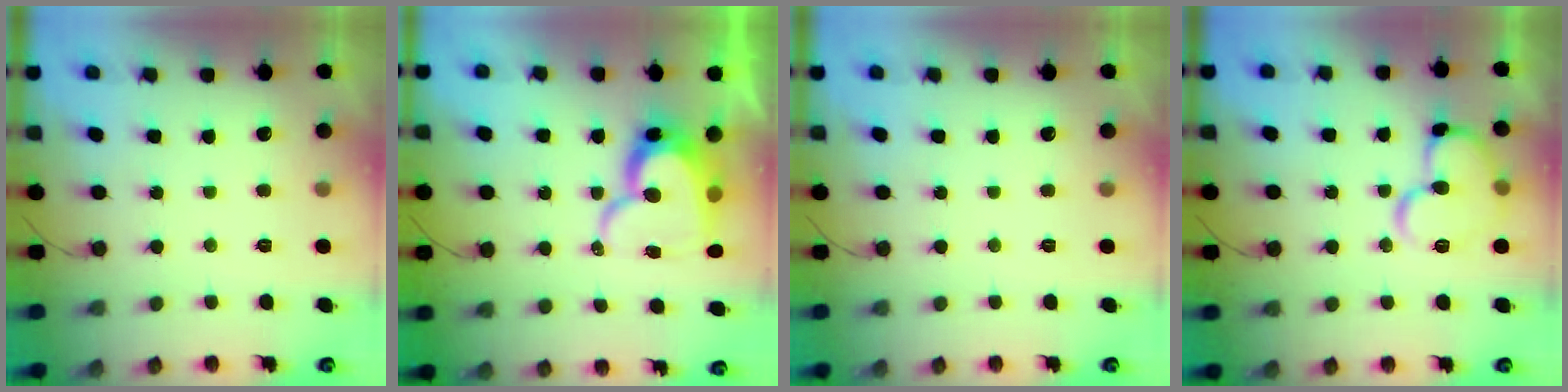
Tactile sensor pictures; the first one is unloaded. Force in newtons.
{"total": 15.2, "press": 15.1, "slide": 1.5}
{"total": 0.0}
{"total": 13.7, "press": 13.6, "slide": 1.8}